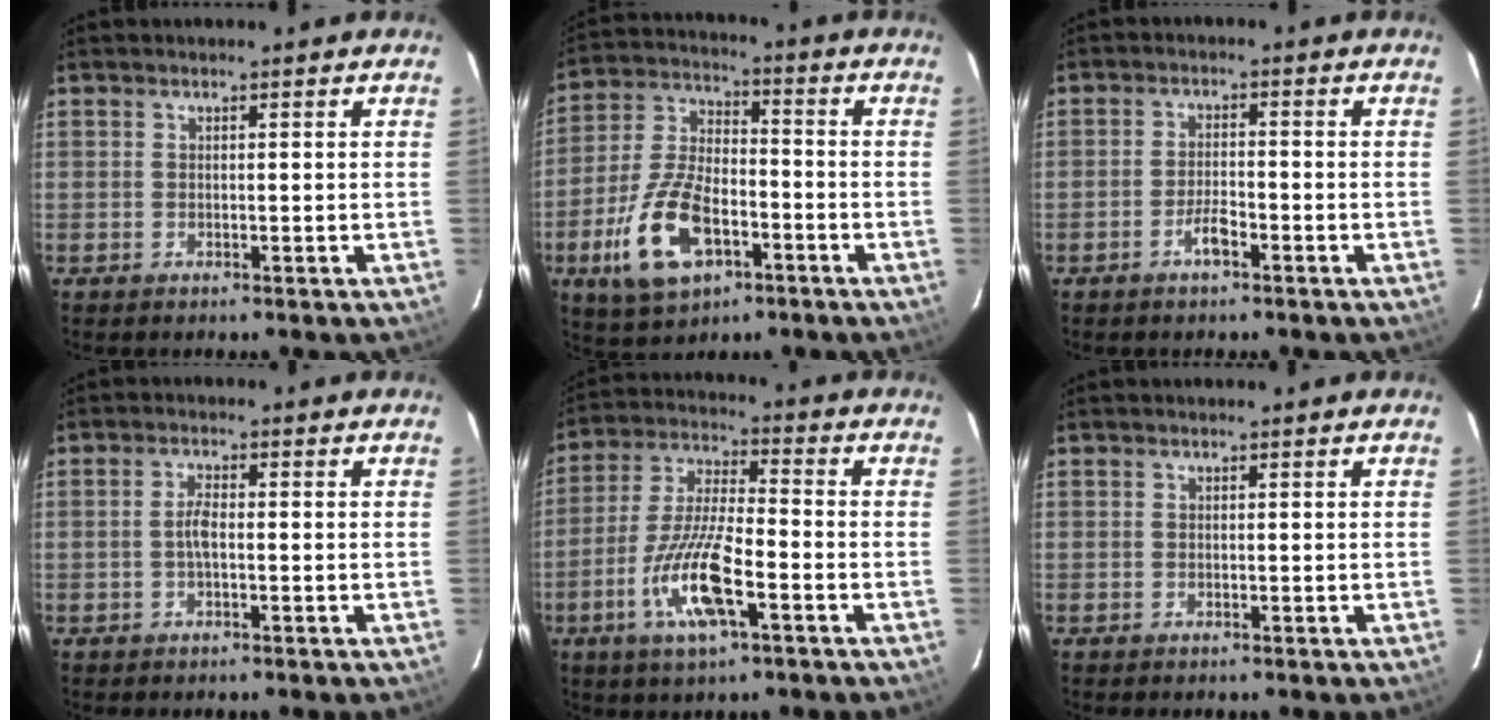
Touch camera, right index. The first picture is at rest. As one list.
[{"total": 15.4, "force": [-6.6, 7.8, 11.6], "torque": [-0.252, -0.002, -0.116]}, {"total": 3.4, "force": [-2.3, 0.9, 2.4], "torque": [-0.055, 0.002, -0.042]}, {"total": 2.4, "force": [-0.5, 0.7, 2.2], "torque": [-0.046, 0.004, -0.010]}, {"total": 13.2, "force": [-5.7, 3.3, 11.5], "torque": [-0.244, -0.009, -0.111]}, {"total": 0.0}]